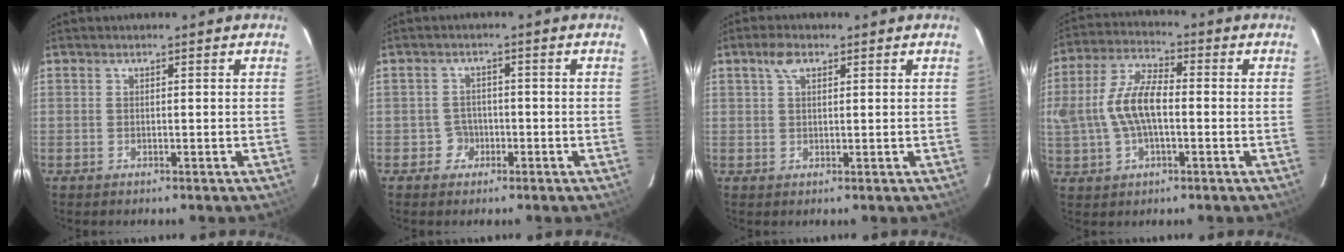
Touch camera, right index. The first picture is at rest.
{"total": 2.8, "force": [-1.3, 2.5, -0.2], "torque": [0.005, 0.014, -0.021]}
{"total": 3.2, "force": [1.7, 1.6, 2.2], "torque": [-0.042, 0.010, 0.030]}
{"total": 11.7, "force": [-0.8, 5.8, 10.1], "torque": [-0.210, 0.014, -0.012]}